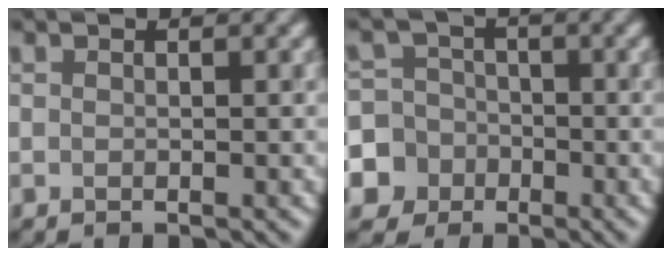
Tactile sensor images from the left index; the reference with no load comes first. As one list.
[{"total": 8.5, "force": [-3.4, 7.6, 1.2], "torque": [-0.032, -0.012, -0.090]}]